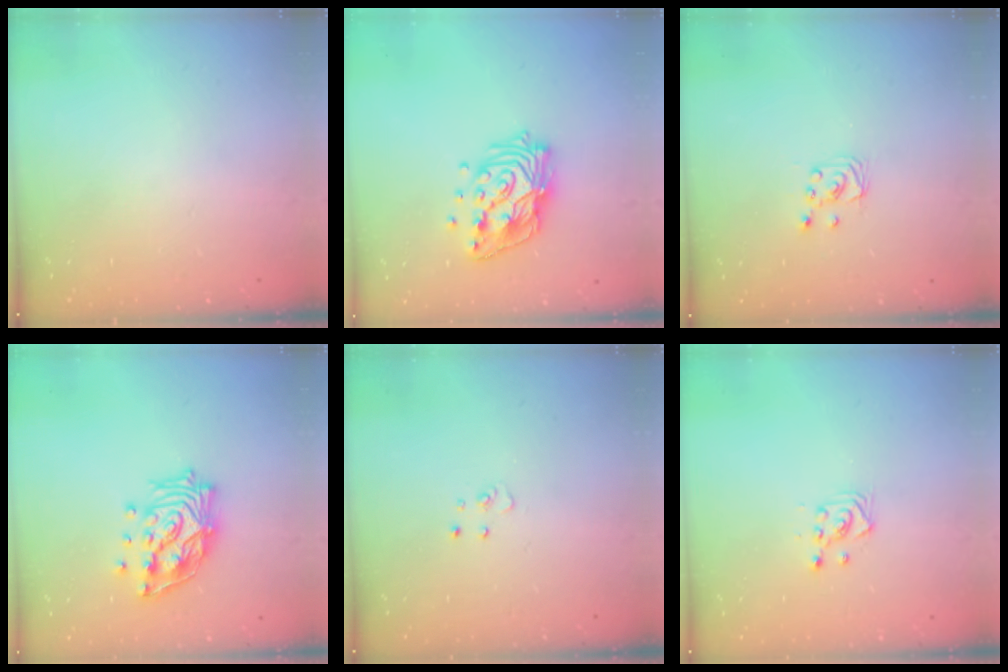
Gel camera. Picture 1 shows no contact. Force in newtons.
{"total": 15.9, "press": 15.8, "slide": 1.8}
{"total": 2.3, "press": 2.2, "slide": 0.3}
{"total": 14.1, "press": 14.0, "slide": 1.4}
{"total": 3.4, "press": 3.4, "slide": 0.3}
{"total": 3.0, "press": 3.0, "slide": 0.5}